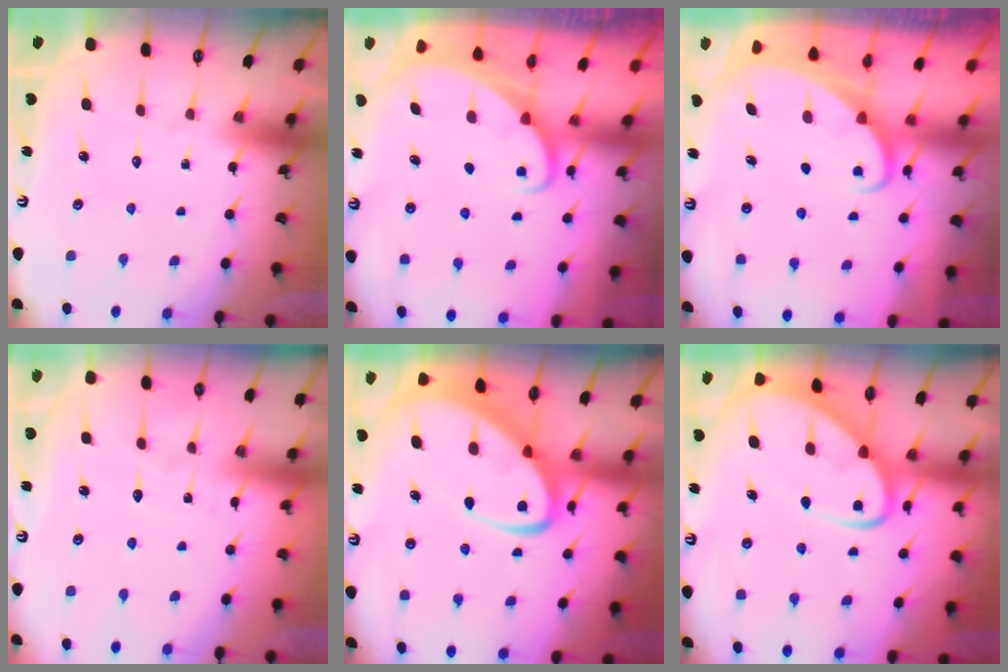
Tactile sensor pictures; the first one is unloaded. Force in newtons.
{"total": 1.6, "press": 1.6, "slide": 0.1}
{"total": 1.9, "press": 1.9, "slide": 0.2}
{"total": 3.4, "press": 3.4, "slide": 0.2}
{"total": 10.0, "press": 9.9, "slide": 1.1}
{"total": 8.4, "press": 8.4, "slide": 0.8}